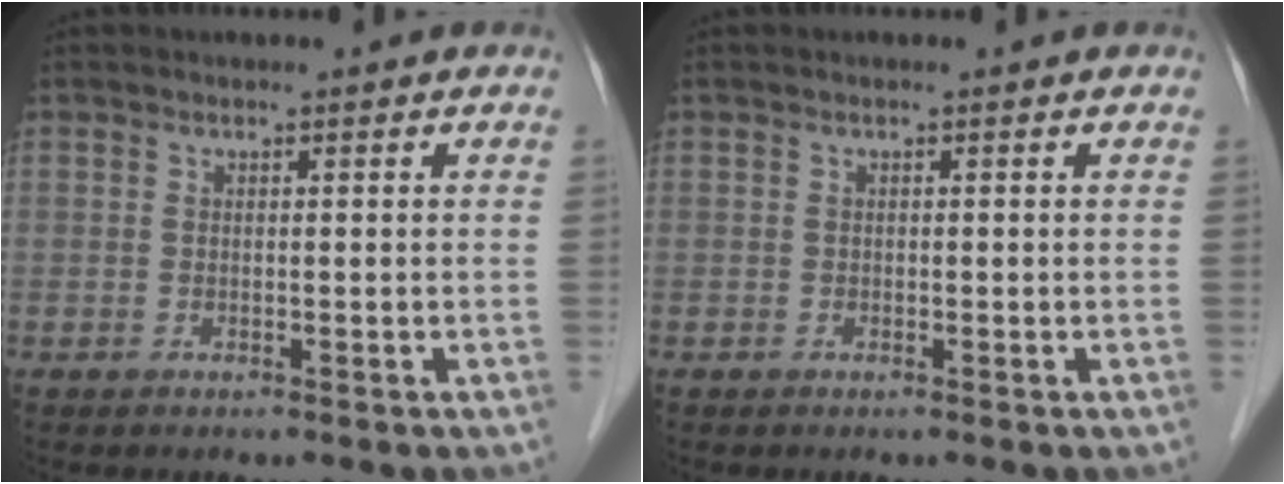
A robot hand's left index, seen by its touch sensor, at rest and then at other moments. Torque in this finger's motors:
{"motor_torque": [-0.81, 0.60, -0.02, -0.01]}